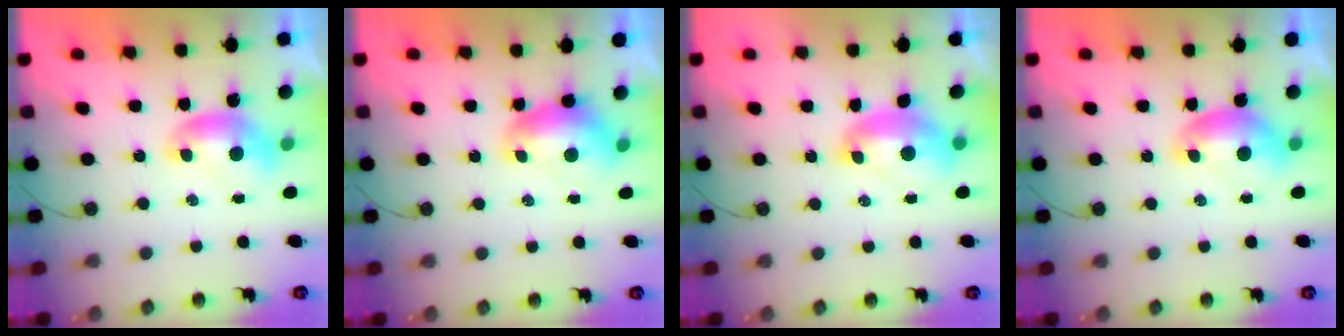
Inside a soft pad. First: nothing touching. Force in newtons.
{"total": 1.4, "press": 0.8, "slide": 1.1}
{"total": 2.7, "press": 2.6, "slide": 0.8}
{"total": 0.6, "press": 0.5, "slide": 0.3}